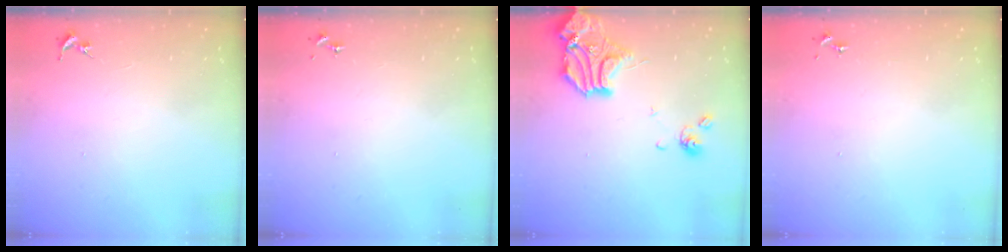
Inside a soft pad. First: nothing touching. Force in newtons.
{"total": 0.0}
{"total": 16.0, "press": 15.8, "slide": 2.5}
{"total": 0.0}